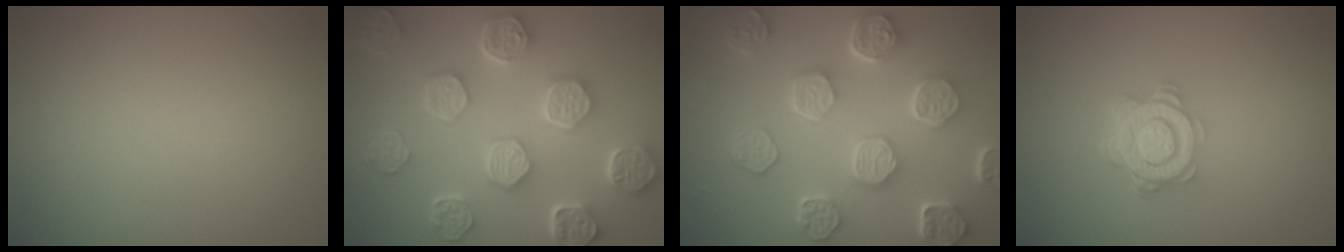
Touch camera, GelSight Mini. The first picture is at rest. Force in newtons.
{"total": 8.1, "press": 6.3, "slide": 5.1}
{"total": 7.9, "press": 6.0, "slide": 5.2}
{"total": 4.7, "press": 3.4, "slide": 3.2}